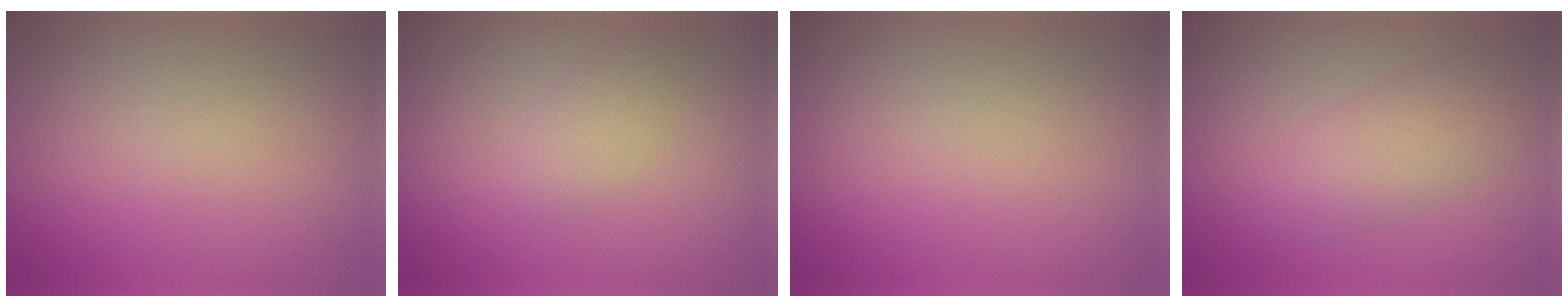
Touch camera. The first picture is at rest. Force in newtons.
{"total": 1.8, "press": 1.8, "slide": 0.1}
{"total": 0.0}
{"total": 3.4, "press": 3.4, "slide": 0.2}